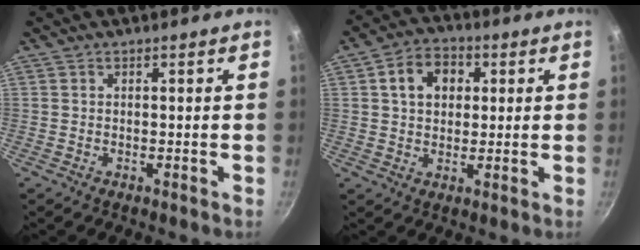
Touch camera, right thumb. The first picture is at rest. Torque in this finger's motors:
{"motor_torque": [-0.42, 0.61, 0.16, 0.08, 0.04]}